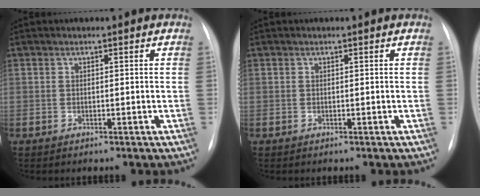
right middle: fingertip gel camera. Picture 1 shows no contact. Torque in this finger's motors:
{"motor_torque": [0.00, 0.00, 0.00, 0.00]}